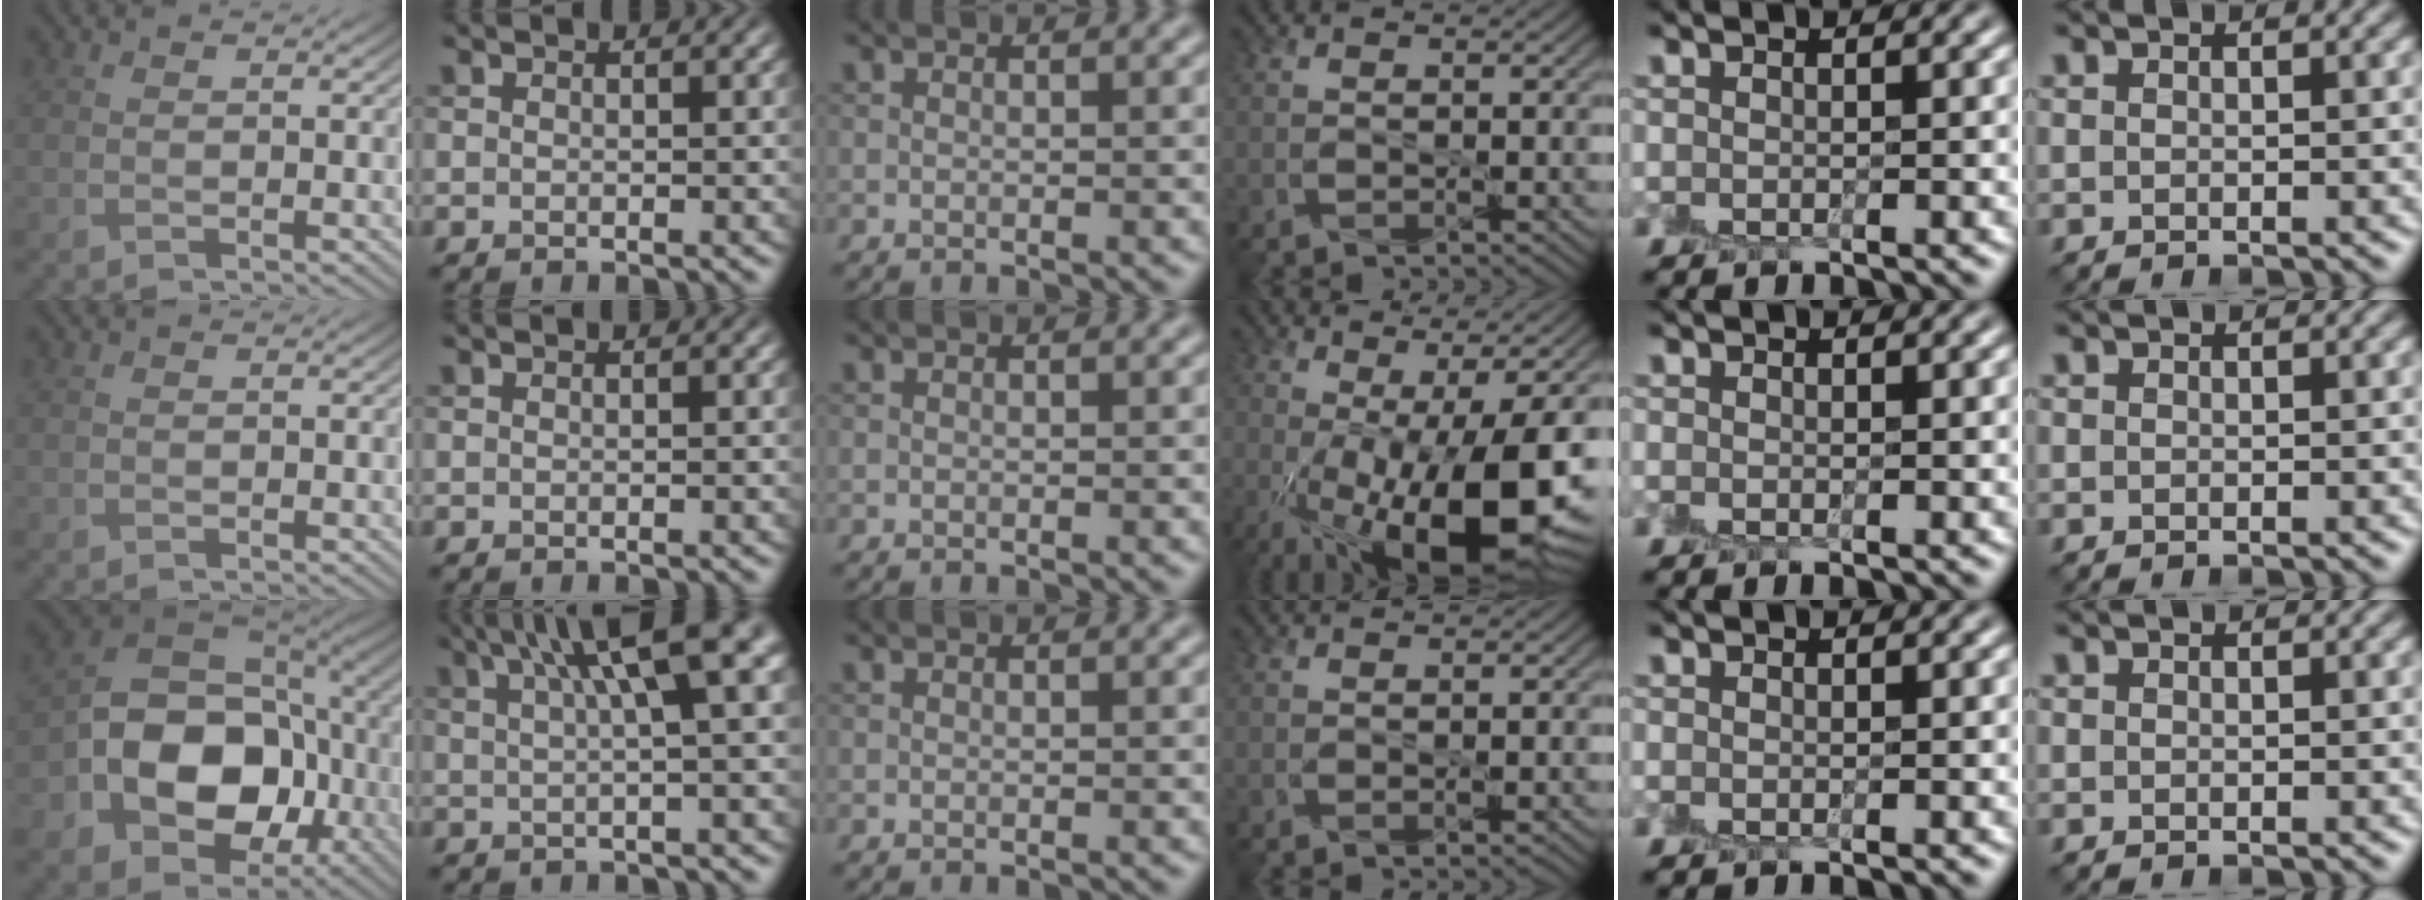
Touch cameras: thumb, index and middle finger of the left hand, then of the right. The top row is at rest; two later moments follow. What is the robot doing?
{"motion": "peel", "object": "envelope seal"}